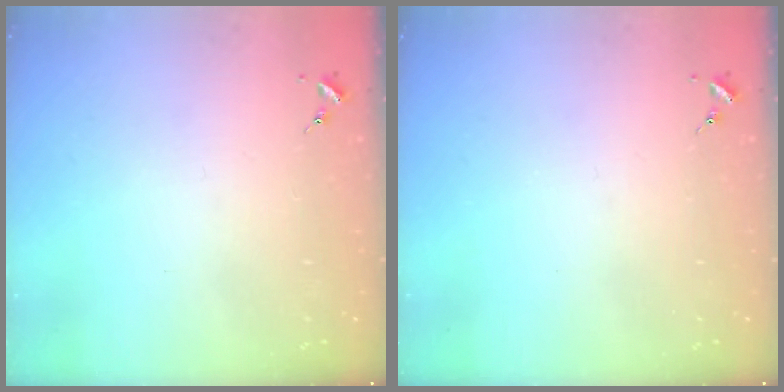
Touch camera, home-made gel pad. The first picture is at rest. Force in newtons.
{"total": 0.0}